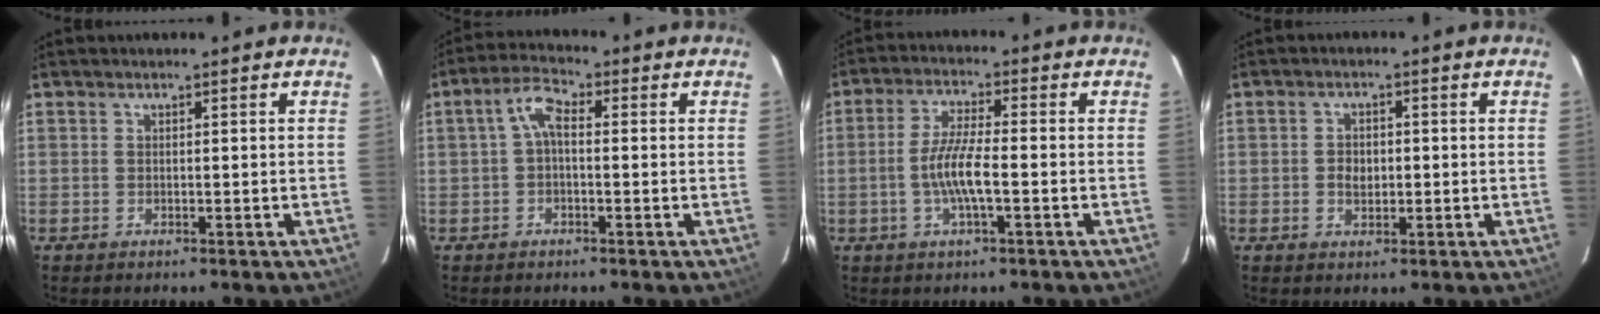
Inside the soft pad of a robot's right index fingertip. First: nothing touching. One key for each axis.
{"total": 3.6, "fx": -0.1, "fy": 1.6, "fz": 3.3, "tx": -0.067, "ty": 0.016, "tz": -0.002}
{"total": 6.4, "fx": -1.7, "fy": 0.5, "fz": 6.1, "tx": -0.123, "ty": -0.002, "tz": -0.034}
{"total": 2.4, "fx": -0.3, "fy": 1.8, "fz": 1.5, "tx": -0.026, "ty": 0.003, "tz": -0.004}